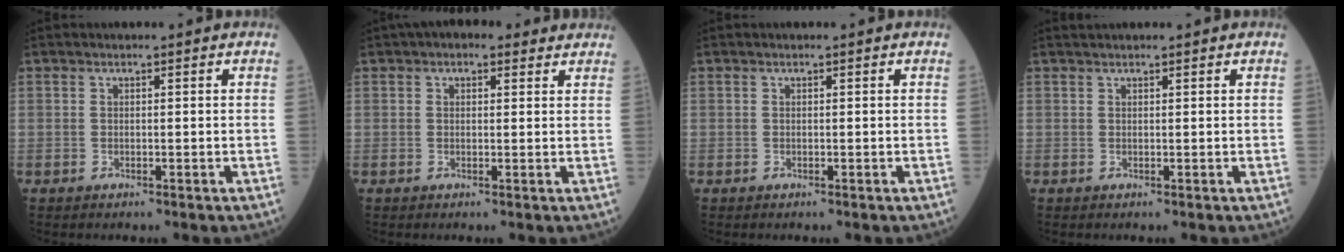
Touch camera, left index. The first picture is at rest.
{"total": 3.7, "force": [2.6, 2.0, 1.8], "torque": [-0.021, 0.028, 0.035]}
{"total": 0.0}
{"total": 1.4, "force": [1.3, 0.1, 0.4], "torque": [-0.008, 0.024, 0.025]}